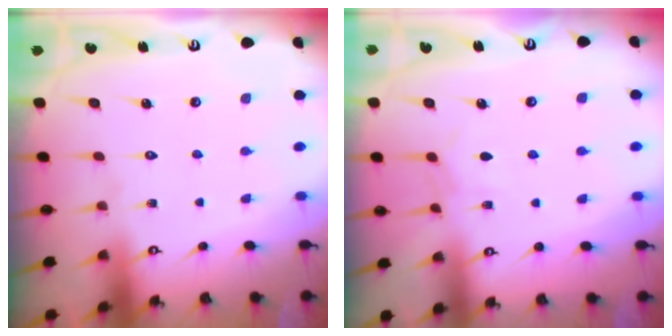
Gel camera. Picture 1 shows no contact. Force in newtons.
{"total": 3.4, "press": 3.4, "slide": 0.5}